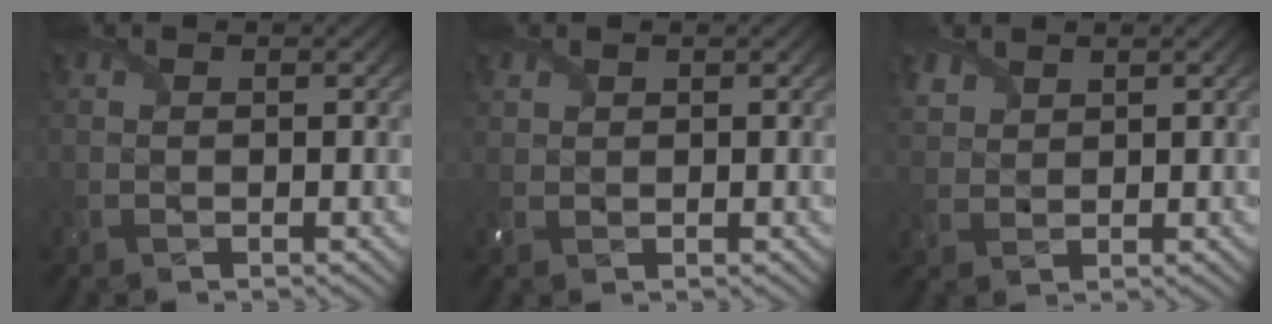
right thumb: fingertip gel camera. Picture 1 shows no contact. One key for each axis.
{"total": 1.2, "fx": 0.8, "fy": 0.8, "fz": 0.2, "tx": -0.009, "ty": 0.000, "tz": 0.021}
{"total": 2.6, "fx": 2.0, "fy": 1.5, "fz": 0.8, "tx": -0.028, "ty": 0.002, "tz": 0.047}